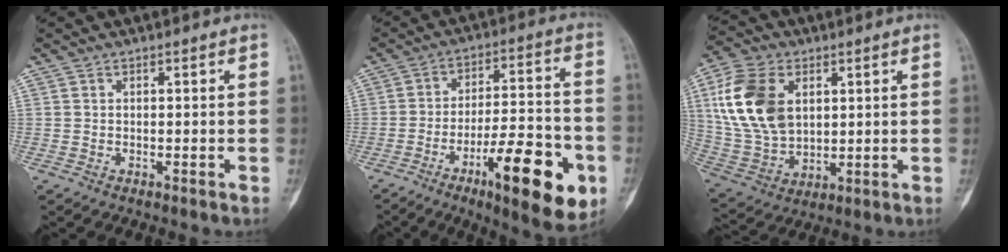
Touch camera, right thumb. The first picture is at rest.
{"total": 19.6, "force": [-8.2, 5.6, 17.0], "torque": [-0.235, 0.035, -0.118]}
{"total": 16.8, "force": [4.5, 11.1, 11.8], "torque": [-0.227, -0.007, 0.096]}